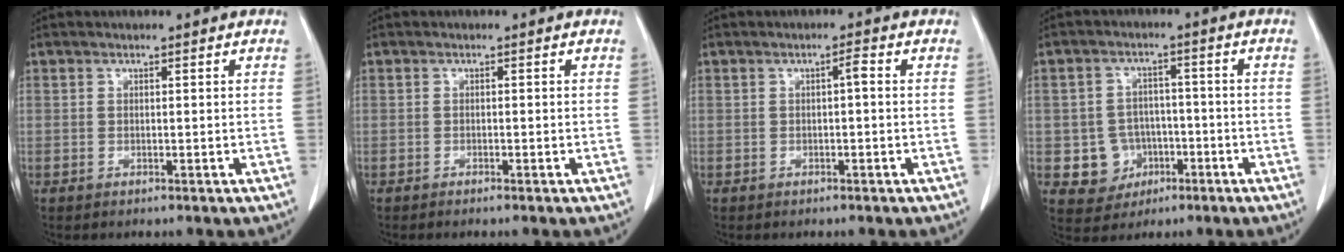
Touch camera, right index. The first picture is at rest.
{"total": 0.8, "force": [-0.4, 0.3, 0.7], "torque": [-0.018, -0.001, -0.006]}
{"total": 1.8, "force": [0.2, 0.5, 1.7], "torque": [-0.033, 0.009, 0.005]}
{"total": 7.4, "force": [-2.1, 6.8, 1.9], "torque": [-0.034, 0.016, -0.021]}